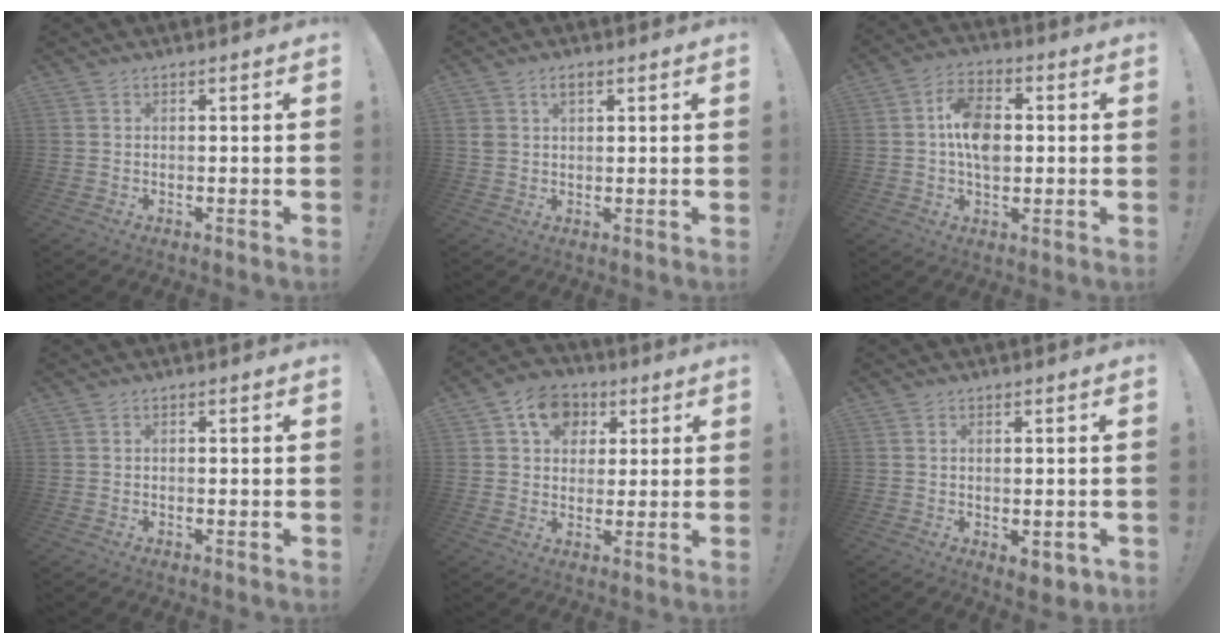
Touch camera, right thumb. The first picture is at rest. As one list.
[{"total": 3.1, "force": [1.5, 1.8, 2.0], "torque": [-0.026, -0.001, 0.024]}, {"total": 11.3, "force": [0.1, 7.6, 8.4], "torque": [-0.146, 0.017, 0.006]}, {"total": 0.0}, {"total": 10.7, "force": [4.0, 8.9, 4.3], "torque": [-0.066, -0.007, 0.080]}, {"total": 3.2, "force": [-0.2, 1.5, 2.9], "torque": [-0.040, 0.000, 0.003]}]